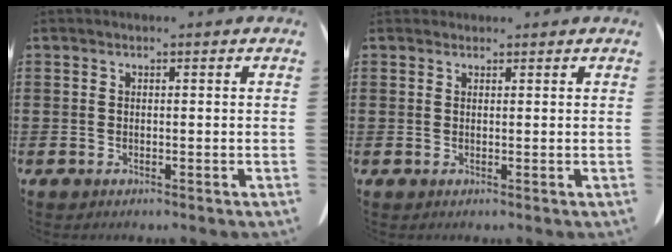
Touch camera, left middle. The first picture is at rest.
{"total": 1.0, "force": [0.9, 0.4, 0.1], "torque": [-0.005, 0.001, 0.020]}